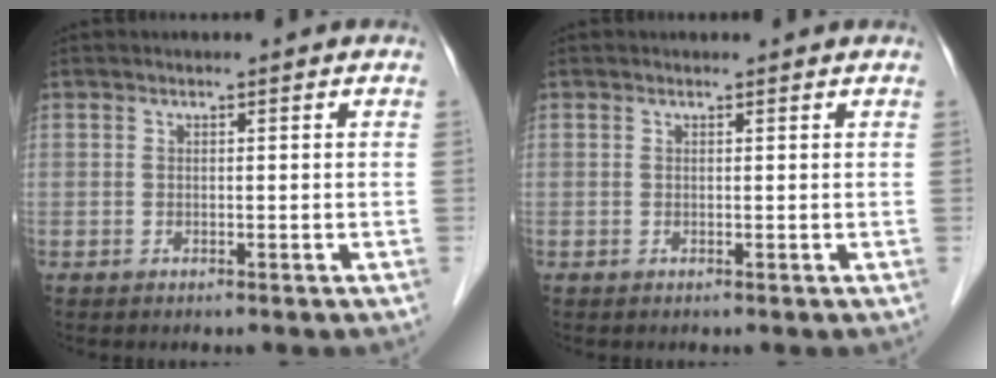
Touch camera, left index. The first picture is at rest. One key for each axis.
{"total": 0.7, "fx": 0.7, "fy": 0.2, "fz": 0.0, "tx": -0.008, "ty": 0.002, "tz": 0.008}